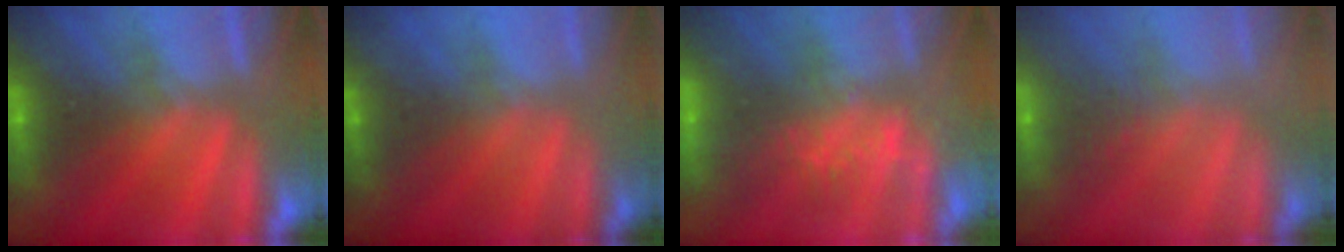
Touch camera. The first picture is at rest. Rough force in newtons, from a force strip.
{"total": 1.8}
{"total": 3.4}
{"total": 2.6}